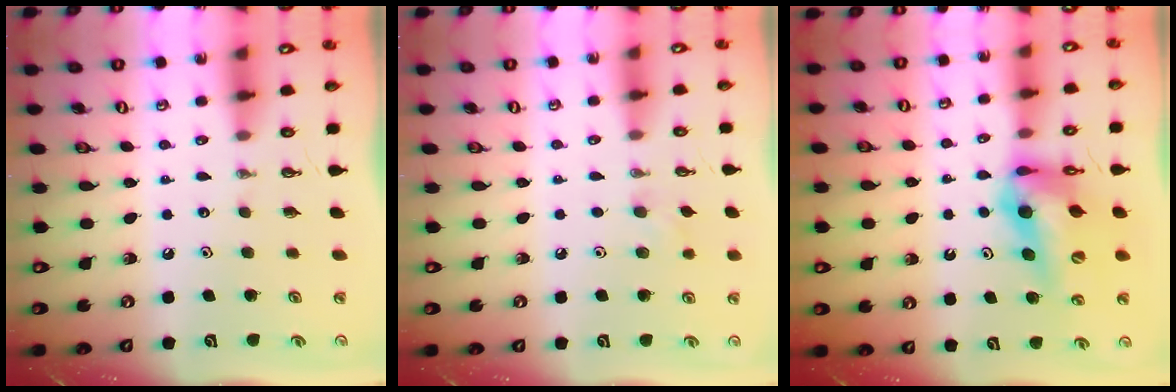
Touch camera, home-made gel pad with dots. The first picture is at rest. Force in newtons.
{"total": 5.8, "press": 5.7, "slide": 1.0}
{"total": 14.0, "press": 13.0, "slide": 5.2}